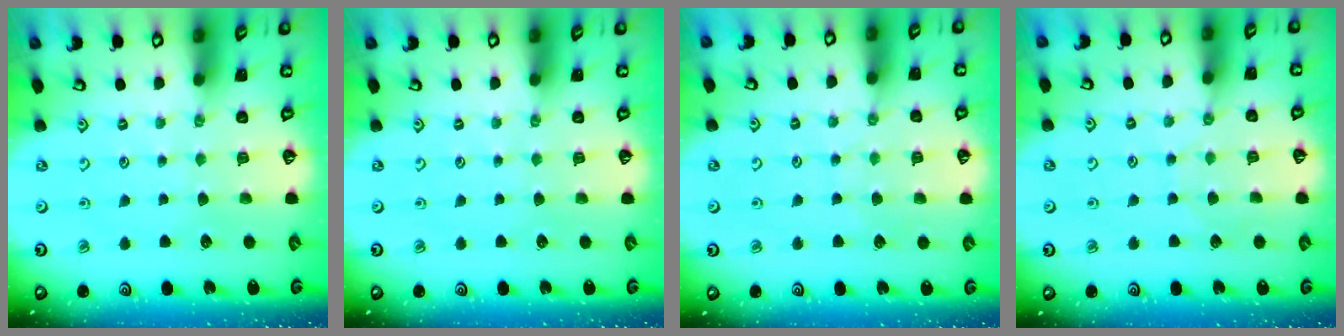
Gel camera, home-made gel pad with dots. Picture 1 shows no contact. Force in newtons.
{"total": 0.0}
{"total": 3.6, "press": 3.6, "slide": 0.4}
{"total": 3.3, "press": 3.2, "slide": 0.4}